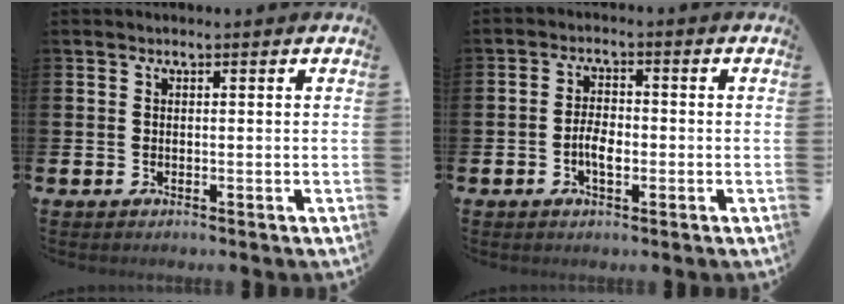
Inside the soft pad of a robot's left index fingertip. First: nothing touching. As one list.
[{"total": 3.2, "force": [-0.9, 1.6, 2.7], "torque": [-0.044, 0.004, -0.019]}]